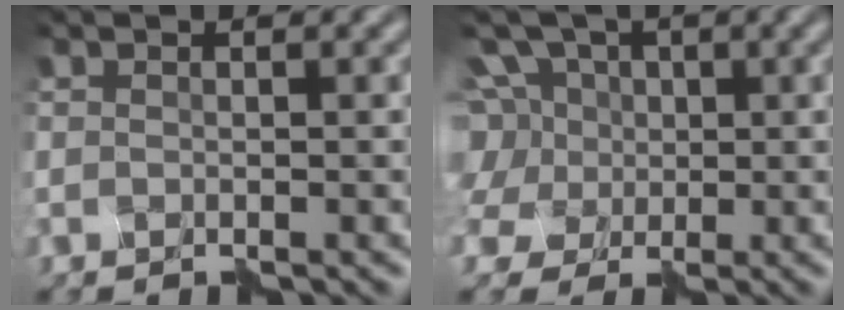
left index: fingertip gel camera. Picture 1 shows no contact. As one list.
[{"total": 9.2, "force": [3.0, 7.6, 4.2], "torque": [-0.069, 0.046, 0.022]}]